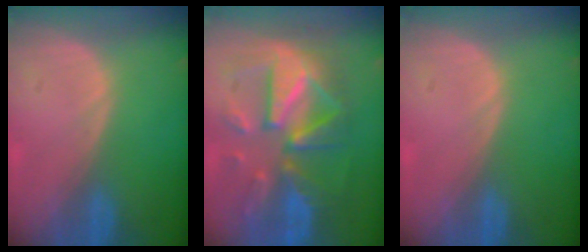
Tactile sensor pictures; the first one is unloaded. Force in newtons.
{"total": 12.4, "press": 12.3, "slide": 1.1}
{"total": 0.0}